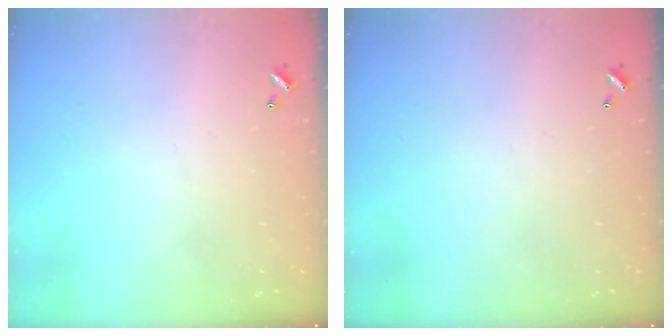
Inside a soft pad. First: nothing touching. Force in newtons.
{"total": 0.0}